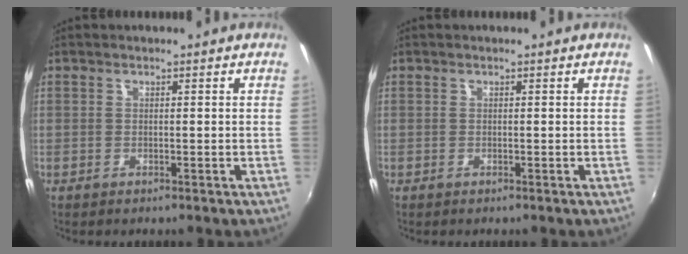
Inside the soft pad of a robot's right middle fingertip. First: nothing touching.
{"total": 0.0}